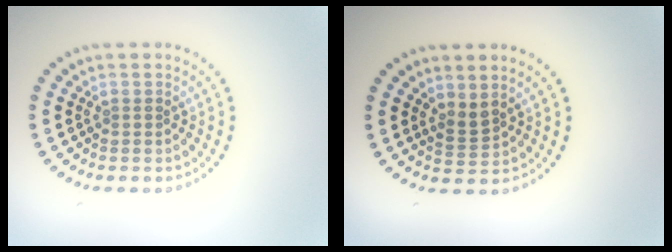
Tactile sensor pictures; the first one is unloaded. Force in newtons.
{"total": 1.6, "press": 1.2, "slide": 1.1}